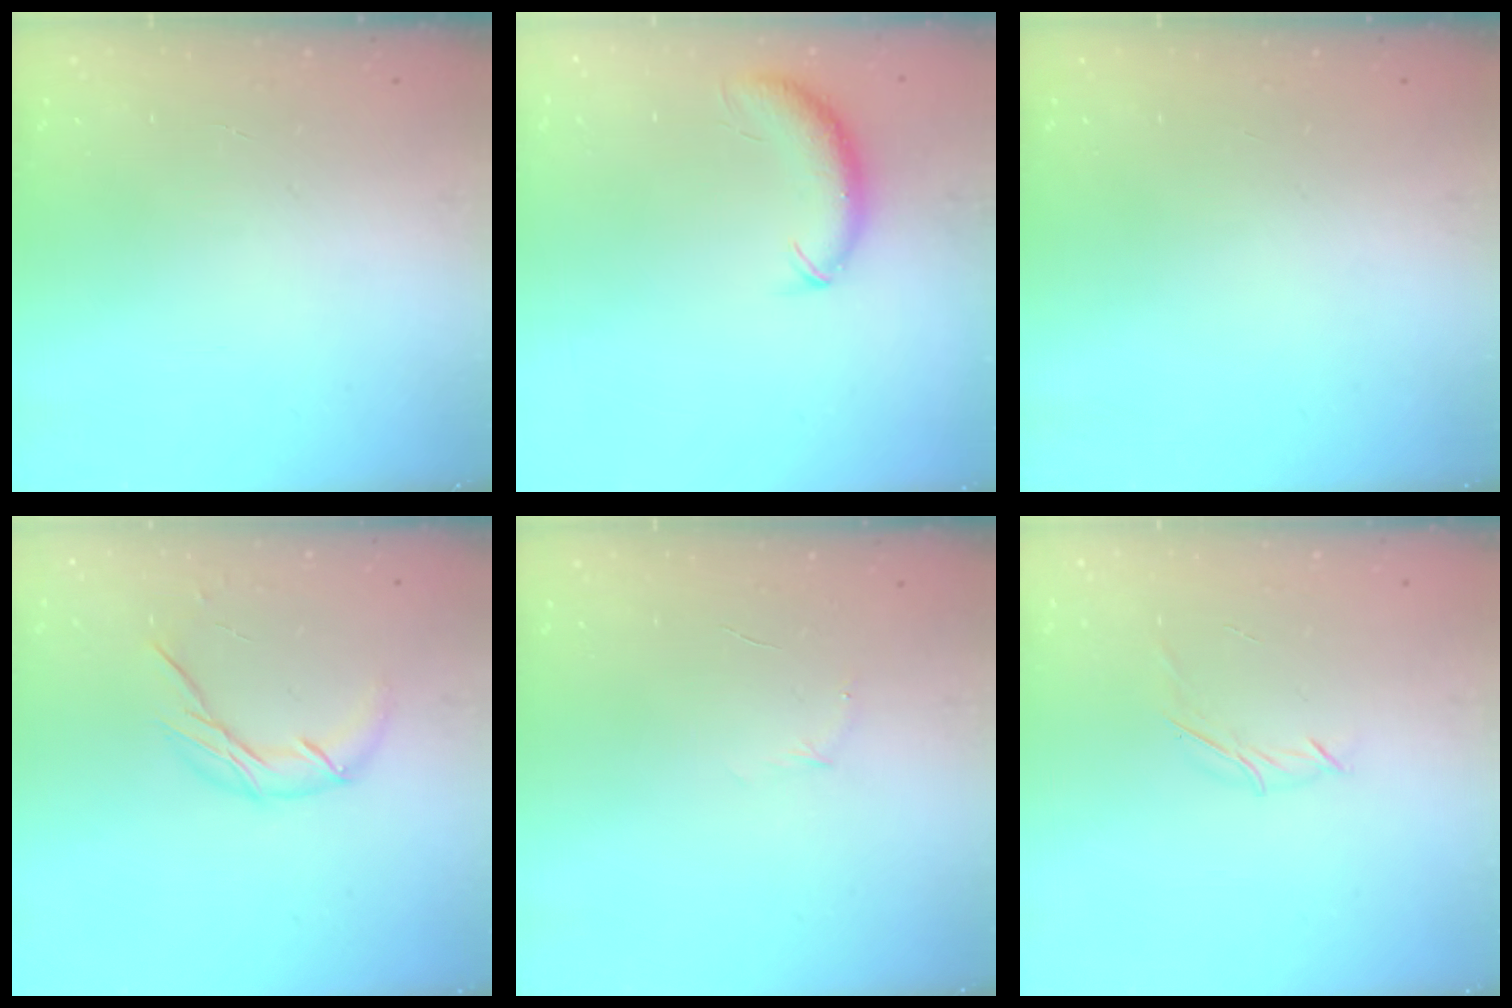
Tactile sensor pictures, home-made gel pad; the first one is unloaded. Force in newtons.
{"total": 8.7, "press": 8.6, "slide": 1.6}
{"total": 0.0}
{"total": 8.7, "press": 8.7, "slide": 0.3}
{"total": 3.8, "press": 3.6, "slide": 1.1}
{"total": 3.9, "press": 3.8, "slide": 0.8}